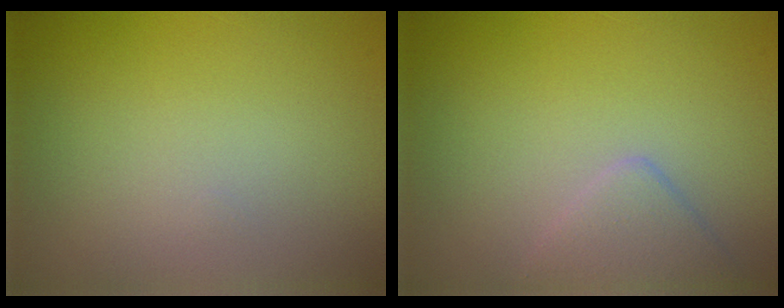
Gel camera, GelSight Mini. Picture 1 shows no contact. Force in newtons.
{"total": 2.2, "press": 2.2, "slide": 0.2}